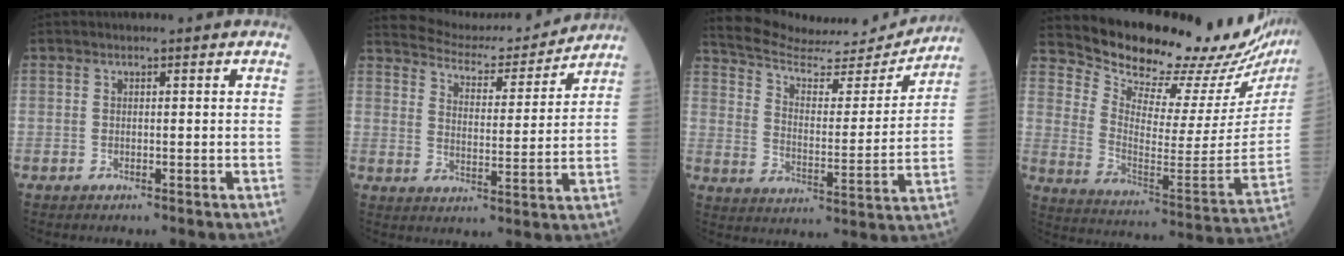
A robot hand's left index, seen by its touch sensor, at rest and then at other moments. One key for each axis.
{"total": 13.3, "fx": 13.0, "fy": 1.1, "fz": 2.4, "tx": -0.045, "ty": -0.003, "tz": 0.188}
{"total": 19.5, "fx": 18.6, "fy": 2.6, "fz": 5.2, "tx": -0.089, "ty": -0.025, "tz": 0.273}
{"total": 23.1, "fx": 21.7, "fy": 2.9, "fz": 7.4, "tx": -0.137, "ty": -0.106, "tz": 0.293}